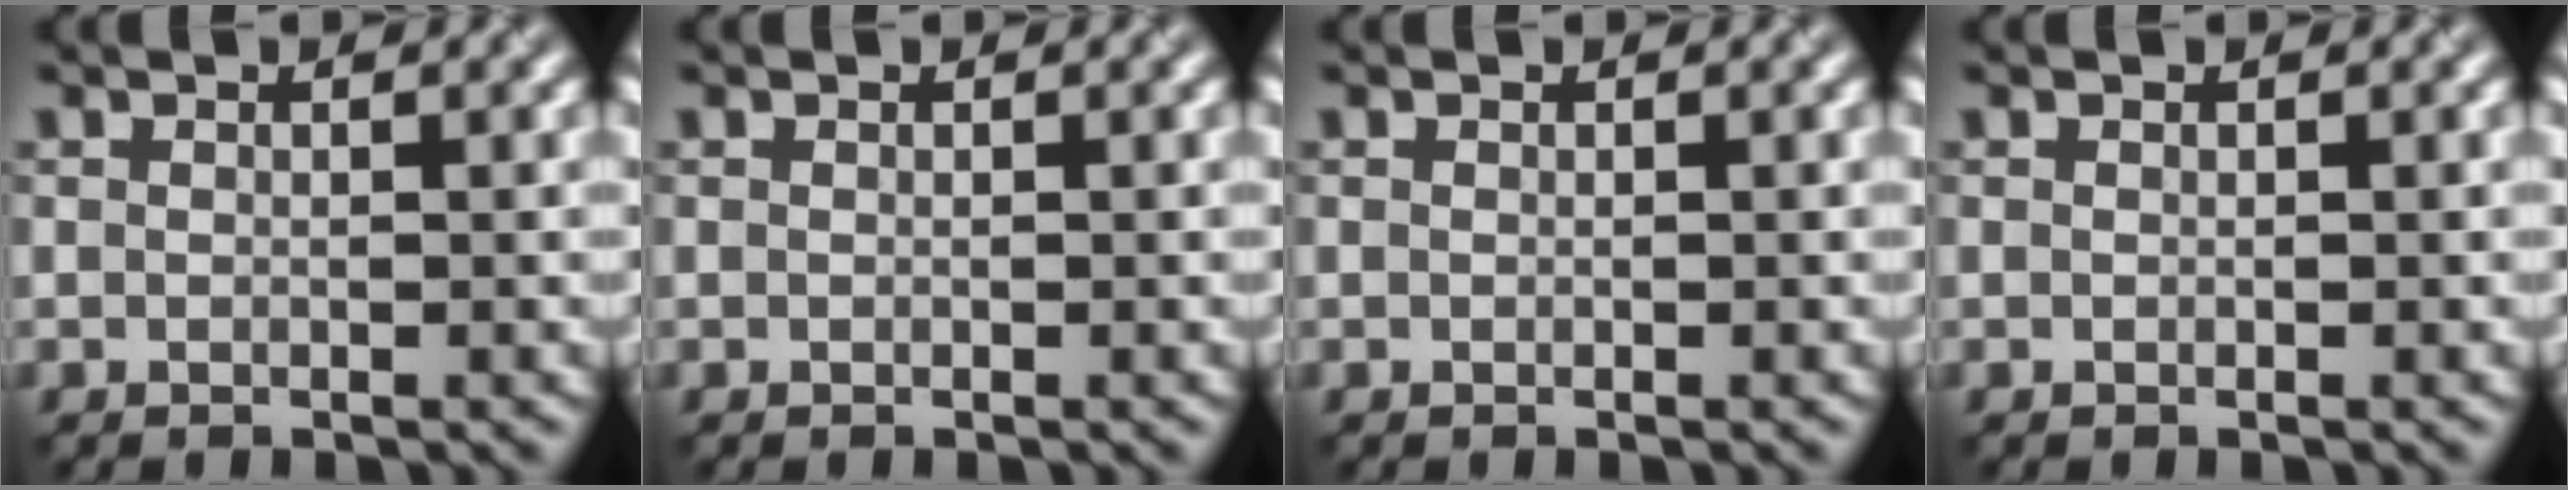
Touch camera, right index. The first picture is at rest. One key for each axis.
{"total": 0.0}
{"total": 0.0}
{"total": 0.0}